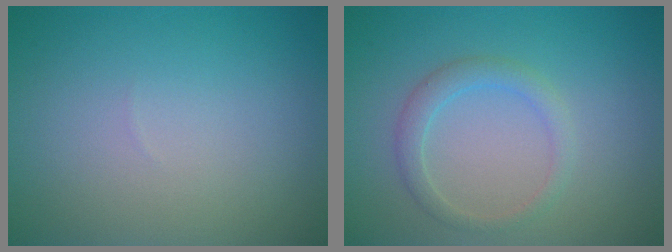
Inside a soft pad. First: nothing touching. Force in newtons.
{"total": 2.0, "press": 2.0, "slide": 0.1}